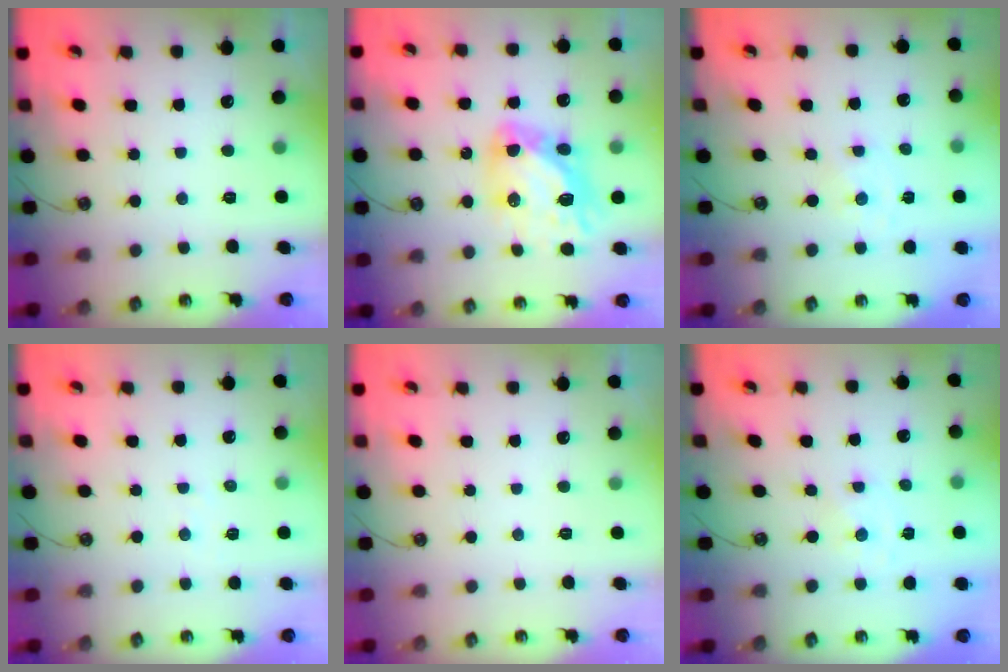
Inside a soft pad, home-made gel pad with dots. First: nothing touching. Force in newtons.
{"total": 14.2, "press": 14.1, "slide": 1.5}
{"total": 0.0}
{"total": 3.6, "press": 3.5, "slide": 0.4}
{"total": 0.0}
{"total": 0.0}